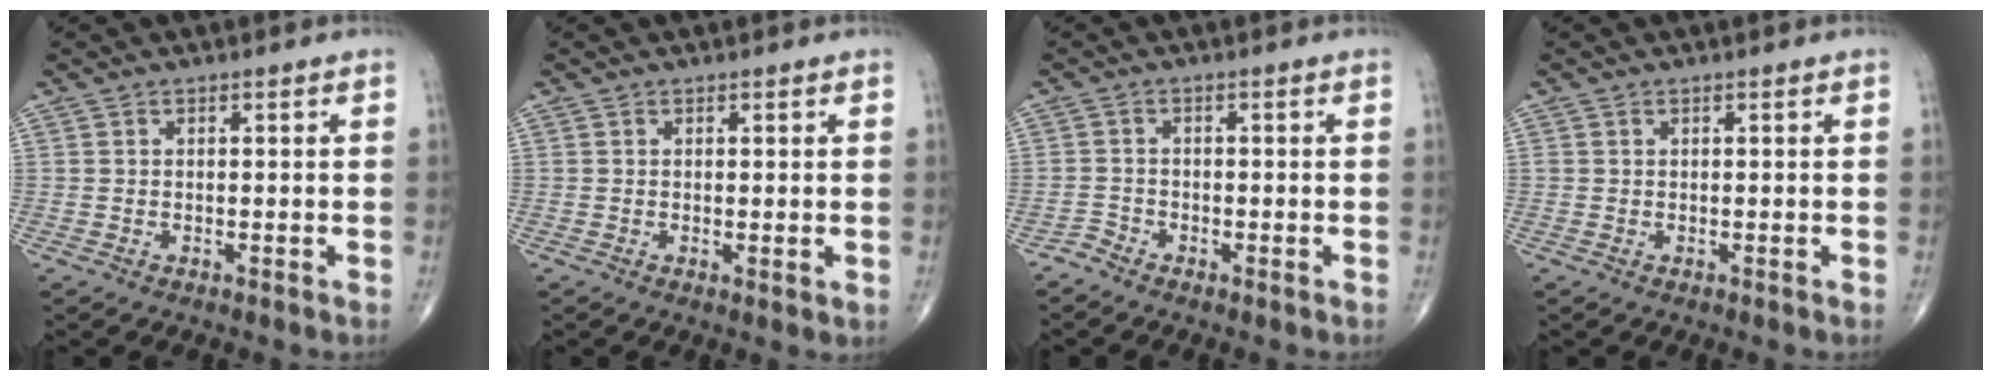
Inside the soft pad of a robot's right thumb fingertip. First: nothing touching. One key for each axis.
{"total": 1.1, "fx": 0.2, "fy": 0.3, "fz": 1.1, "tx": -0.023, "ty": -0.007, "tz": 0.003}
{"total": 1.5, "fx": -1.4, "fy": 0.5, "fz": -0.2, "tx": 0.007, "ty": 0.000, "tz": -0.033}
{"total": 0.0}